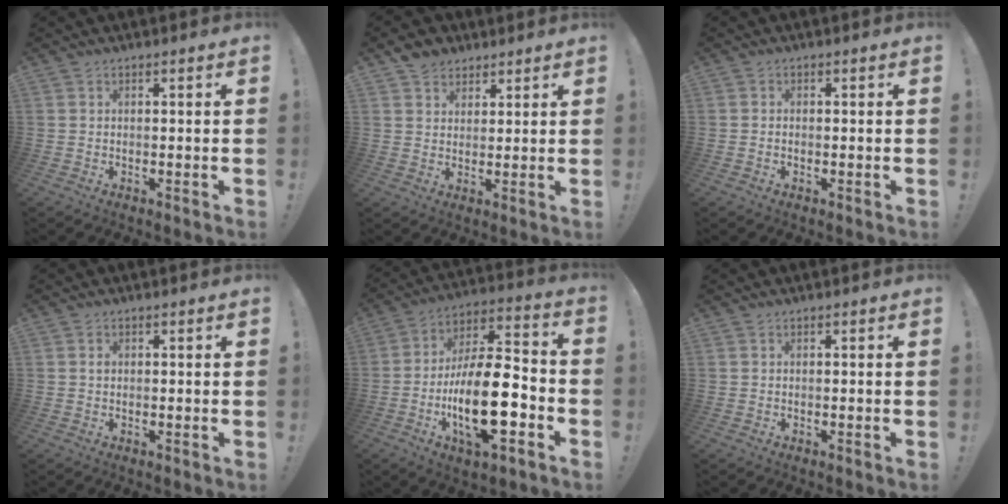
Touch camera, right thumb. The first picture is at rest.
{"total": 5.8, "force": [4.1, 4.1, 1.0], "torque": [-0.020, -0.018, 0.079]}
{"total": 0.7, "force": [0.0, 0.5, 0.5], "torque": [-0.016, 0.005, 0.001]}
{"total": 0.7, "force": [0.1, 0.6, 0.4], "torque": [-0.011, 0.005, 0.002]}
{"total": 21.2, "force": [-7.2, 7.9, 18.3], "torque": [-0.336, 0.035, -0.115]}
{"total": 0.0}